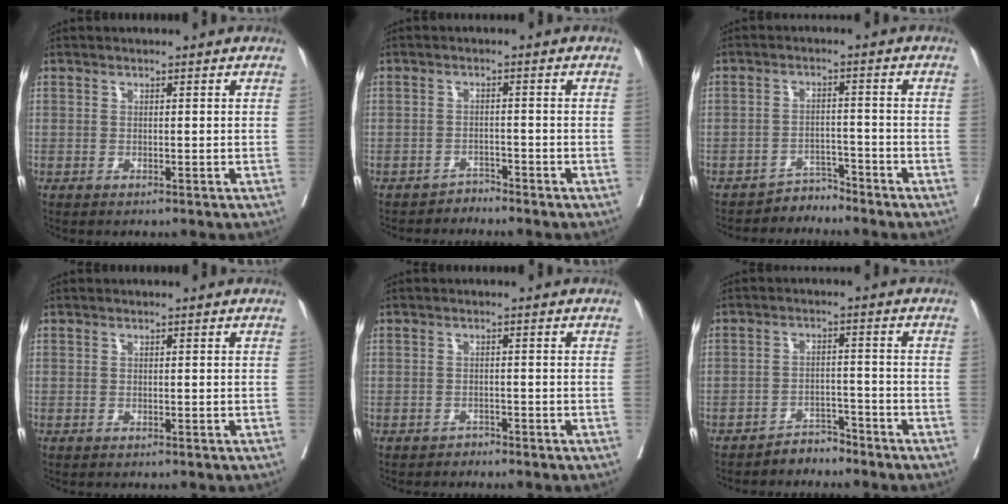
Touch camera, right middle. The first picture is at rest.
{"total": 1.7, "force": [-1.6, 0.0, -0.5], "torque": [0.015, -0.006, -0.026]}
{"total": 3.0, "force": [-2.8, 0.3, -1.0], "torque": [0.025, -0.001, -0.045]}
{"total": 0.0}
{"total": 1.0, "force": [-1.0, 0.3, -0.2], "torque": [0.004, -0.002, -0.019]}
{"total": 3.3, "force": [-3.1, 1.0, 0.0], "torque": [0.004, -0.001, -0.051]}